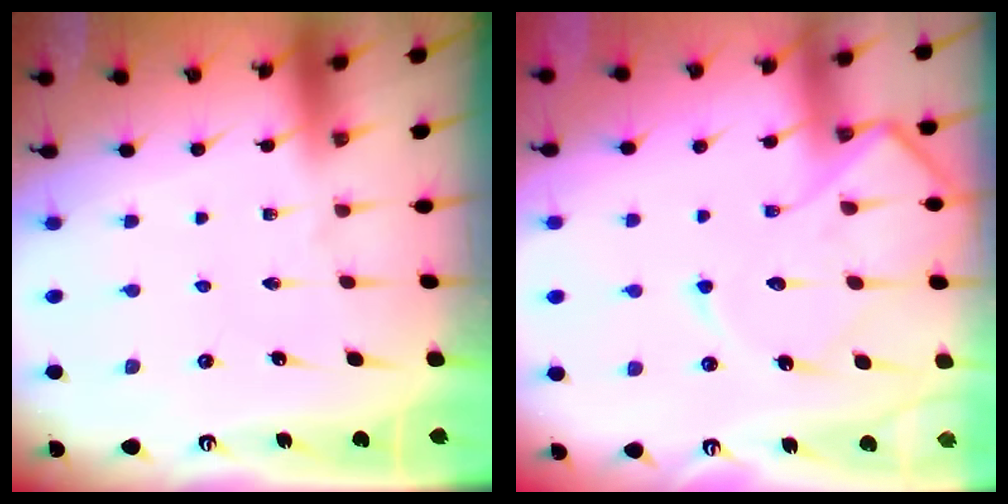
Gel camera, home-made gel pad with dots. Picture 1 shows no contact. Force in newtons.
{"total": 12.3, "press": 12.3, "slide": 1.3}